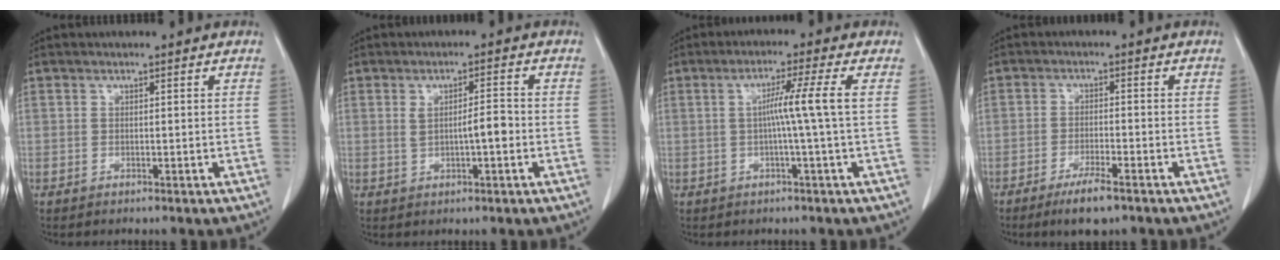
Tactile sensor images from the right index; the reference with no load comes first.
{"total": 3.9, "force": [-0.3, 0.7, 3.9], "torque": [-0.068, 0.005, 0.000]}
{"total": 5.4, "force": [0.1, -1.7, 5.1], "torque": [-0.088, 0.008, 0.005]}
{"total": 5.2, "force": [-3.5, 0.9, 3.8], "torque": [-0.074, -0.008, -0.056]}